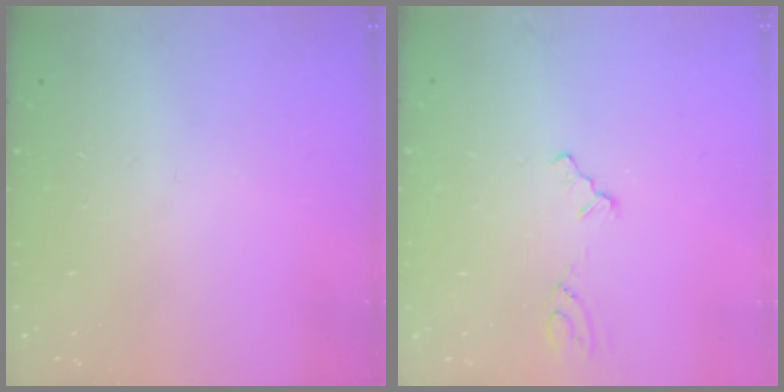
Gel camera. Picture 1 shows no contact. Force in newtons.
{"total": 1.5, "press": 1.5, "slide": 0.2}